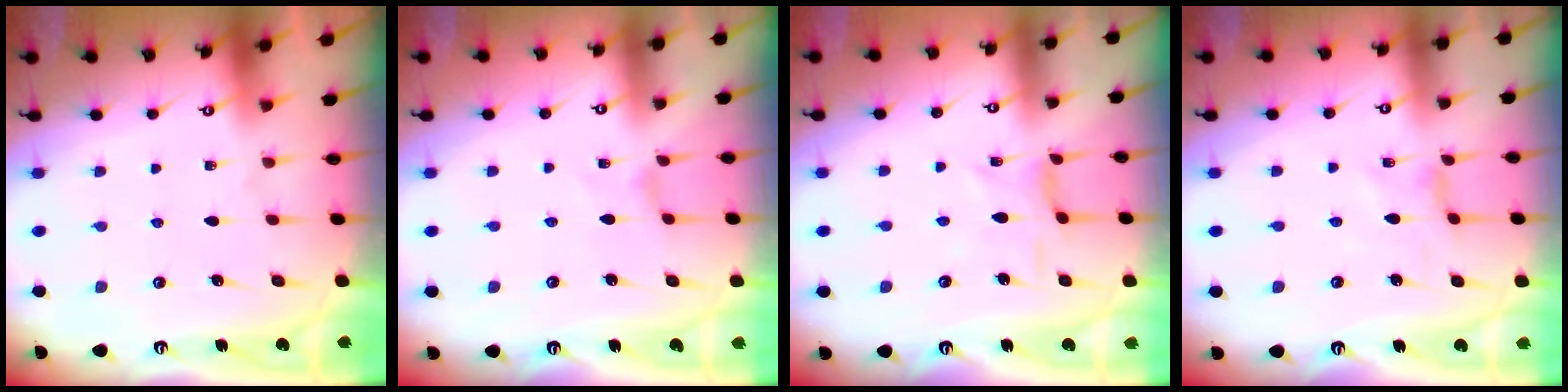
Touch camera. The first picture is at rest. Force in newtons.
{"total": 0.0}
{"total": 2.5, "press": 2.5, "slide": 0.4}
{"total": 1.8, "press": 1.7, "slide": 0.4}